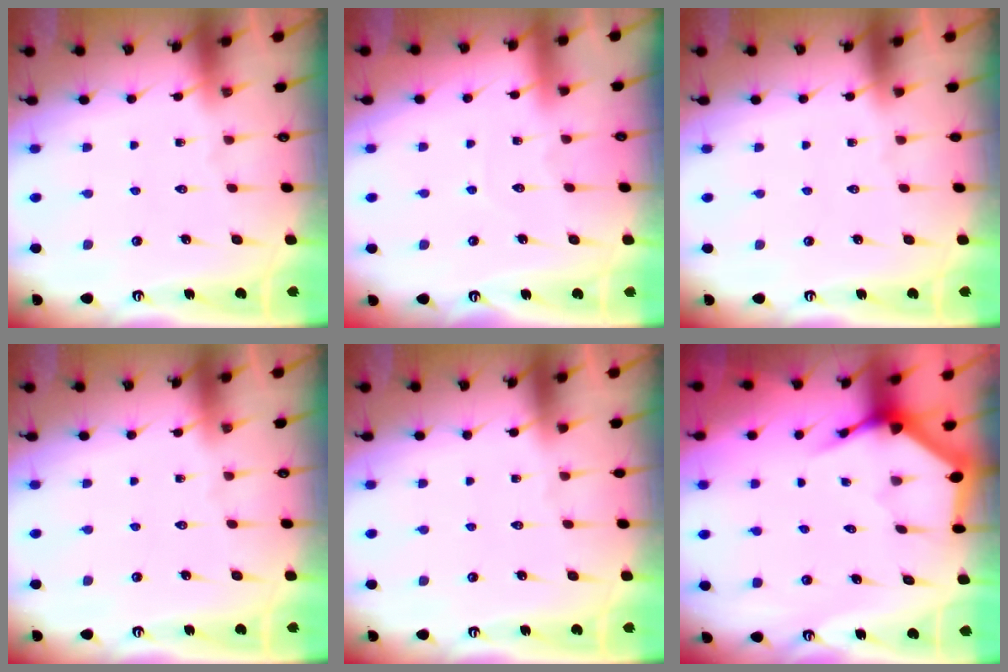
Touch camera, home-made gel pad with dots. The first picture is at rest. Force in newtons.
{"total": 2.7, "press": 2.7, "slide": 0.2}
{"total": 0.0}
{"total": 0.0}
{"total": 0.0}
{"total": 3.8, "press": 3.7, "slide": 0.4}